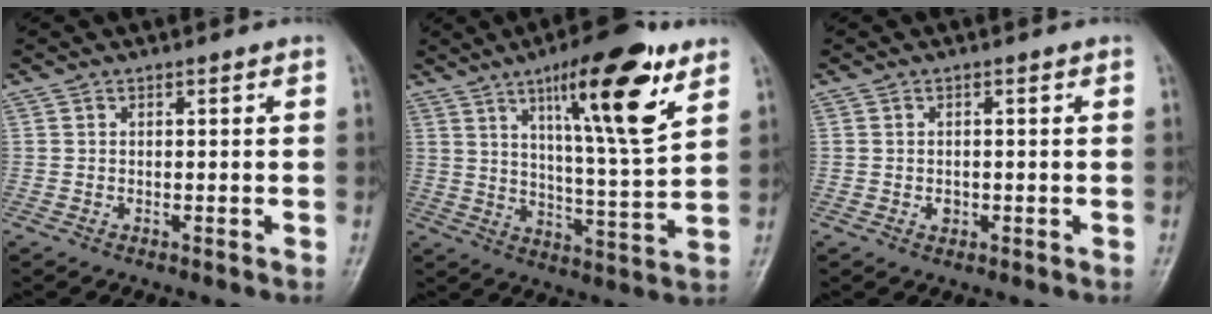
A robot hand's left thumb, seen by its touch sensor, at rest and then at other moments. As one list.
[{"total": 17.3, "force": [9.1, 3.3, 14.3], "torque": [-0.206, -0.050, 0.145]}, {"total": 1.3, "force": [-0.3, 1.1, 0.7], "torque": [-0.005, 0.002, -0.003]}]